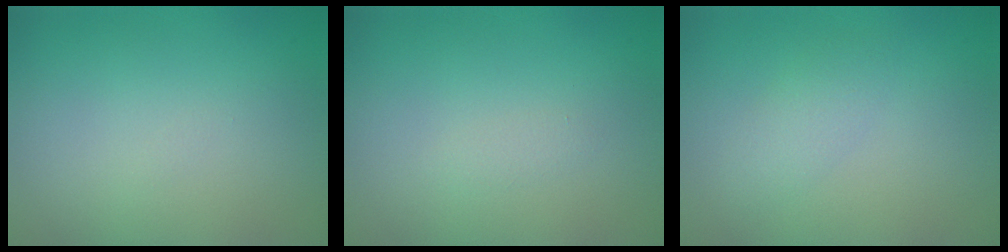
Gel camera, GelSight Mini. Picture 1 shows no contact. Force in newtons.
{"total": 0.6, "press": 0.6, "slide": 0.0}
{"total": 1.6, "press": 1.6, "slide": 0.0}